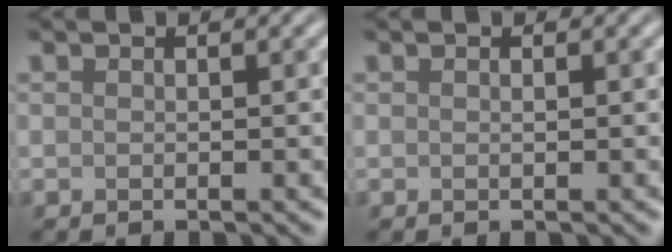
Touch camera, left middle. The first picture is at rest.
{"total": 0.0}